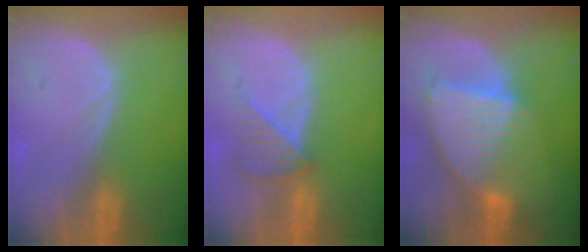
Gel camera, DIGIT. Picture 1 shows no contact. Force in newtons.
{"total": 3.5, "press": 3.5, "slide": 0.4}
{"total": 8.6, "press": 7.5, "slide": 4.2}